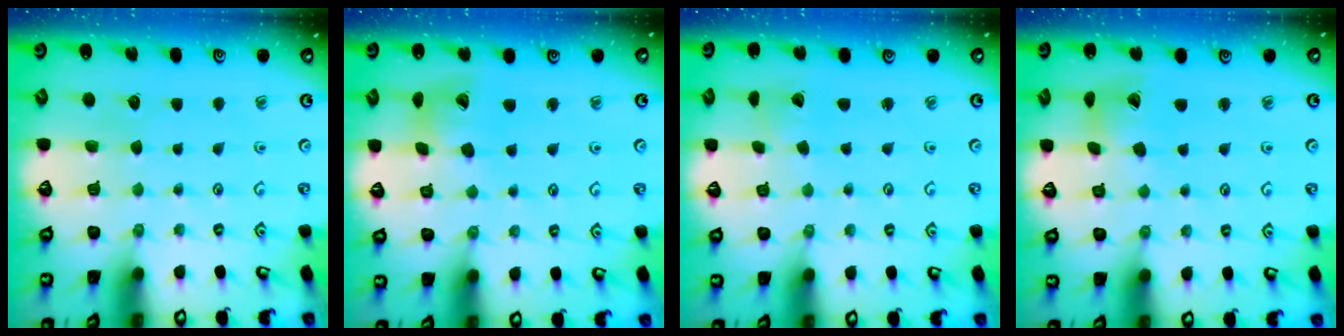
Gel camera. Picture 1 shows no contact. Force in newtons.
{"total": 11.1, "press": 11.0, "slide": 1.4}
{"total": 1.4, "press": 1.4, "slide": 0.2}
{"total": 8.1, "press": 8.1, "slide": 1.0}